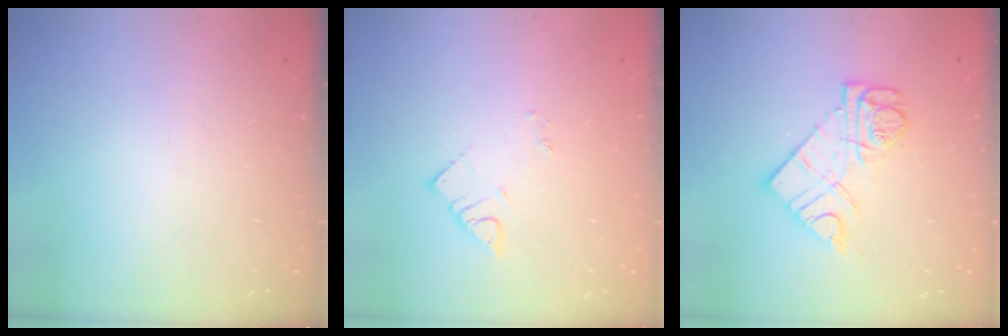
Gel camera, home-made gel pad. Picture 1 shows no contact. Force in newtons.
{"total": 2.7, "press": 2.7, "slide": 0.4}
{"total": 12.0, "press": 11.9, "slide": 1.1}